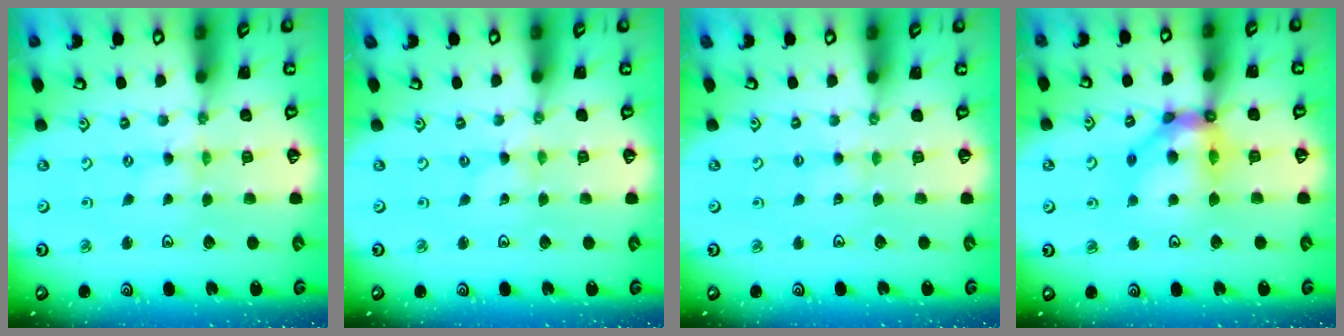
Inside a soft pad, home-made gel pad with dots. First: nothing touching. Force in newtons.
{"total": 0.0}
{"total": 2.0, "press": 2.0, "slide": 0.3}
{"total": 12.4, "press": 12.4, "slide": 1.1}